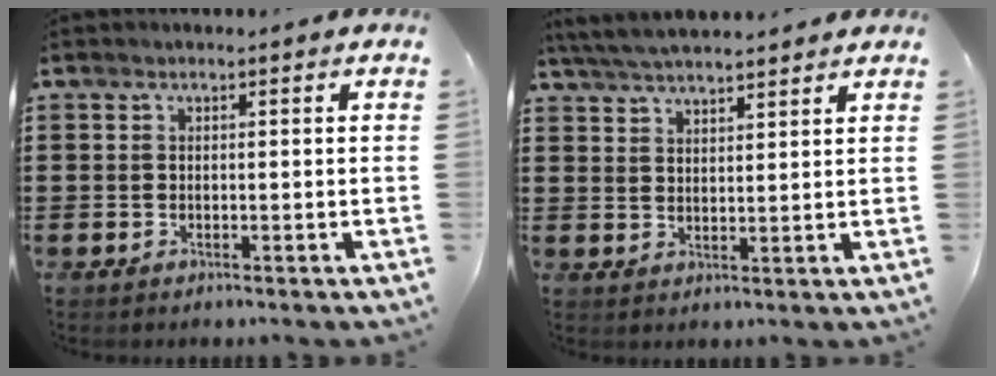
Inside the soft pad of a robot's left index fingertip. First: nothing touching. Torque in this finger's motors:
{"motor_torque": [1.54, -0.60, 0.33, 0.17]}